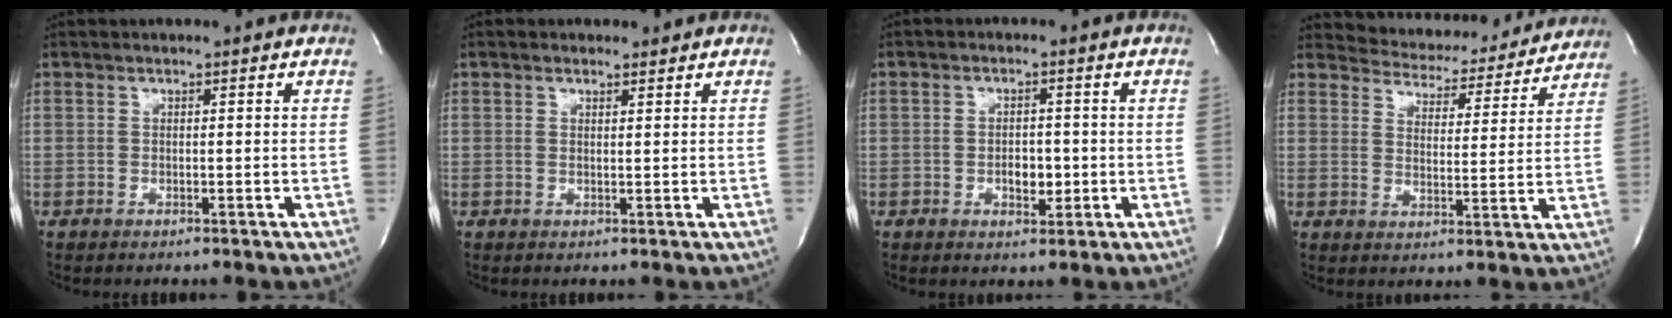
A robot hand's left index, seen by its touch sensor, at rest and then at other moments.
{"total": 1.1, "force": [0.9, 0.4, 0.6], "torque": [-0.019, -0.001, 0.013]}
{"total": 3.4, "force": [-0.7, 1.9, 2.7], "torque": [-0.039, 0.004, -0.006]}
{"total": 14.2, "force": [13.6, 3.6, 1.7], "torque": [-0.009, -0.007, 0.166]}